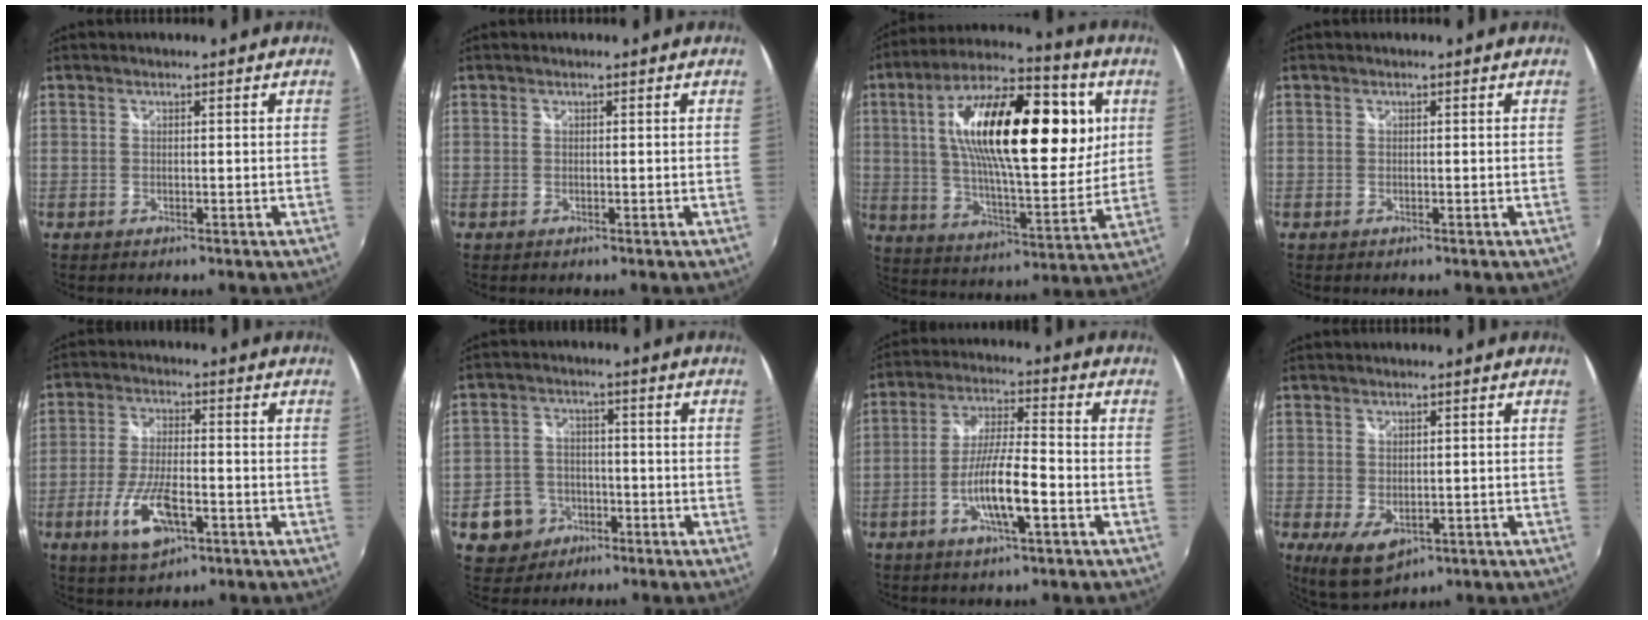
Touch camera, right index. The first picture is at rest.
{"total": 0.0}
{"total": 26.8, "force": [6.7, 10.4, 23.8], "torque": [-0.419, 0.024, 0.100]}
{"total": 0.0}
{"total": 10.3, "force": [-4.4, 3.8, 8.4], "torque": [-0.181, -0.012, -0.077]}
{"total": 7.9, "force": [-3.5, 6.9, 1.7], "torque": [-0.057, 0.015, -0.047]}
{"total": 9.9, "force": [-3.8, 1.3, 9.0], "torque": [-0.177, -0.002, -0.070]}
{"total": 6.8, "force": [-2.0, 4.3, 4.9], "torque": [-0.091, -0.025, -0.025]}